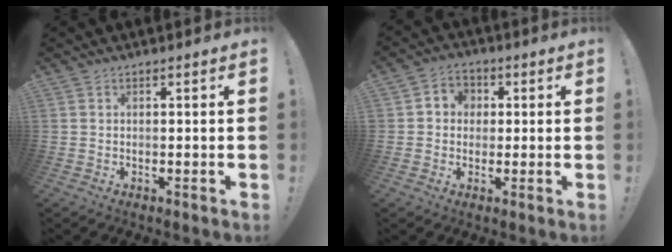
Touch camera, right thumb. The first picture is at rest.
{"total": 4.9, "force": [0.1, 4.6, 1.6], "torque": [-0.026, 0.008, 0.004]}